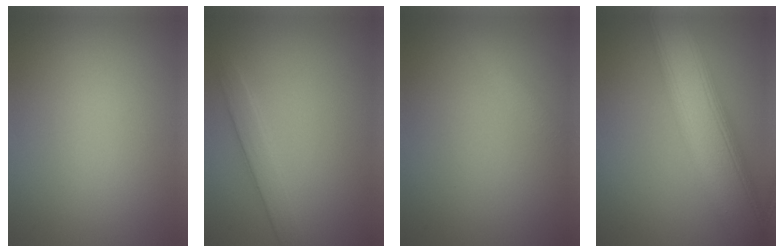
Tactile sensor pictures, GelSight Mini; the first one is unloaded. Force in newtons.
{"total": 2.3, "press": 2.3, "slide": 0.1}
{"total": 1.3, "press": 1.3, "slide": 0.1}
{"total": 10.8, "press": 10.7, "slide": 0.7}